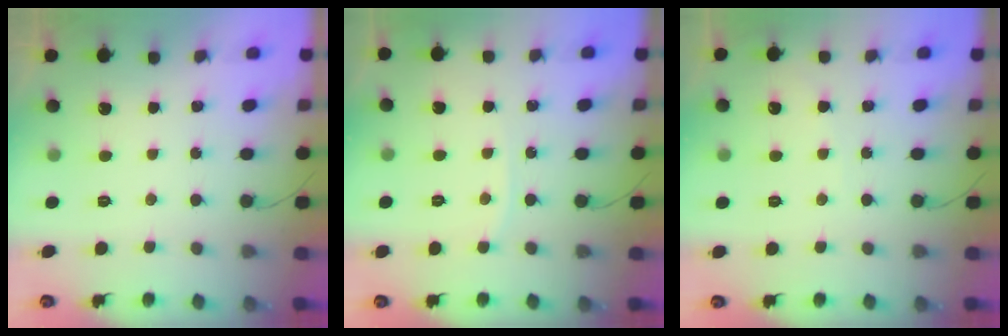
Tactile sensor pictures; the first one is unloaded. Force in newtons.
{"total": 2.9, "press": 2.9, "slide": 0.5}
{"total": 3.0, "press": 3.0, "slide": 0.3}